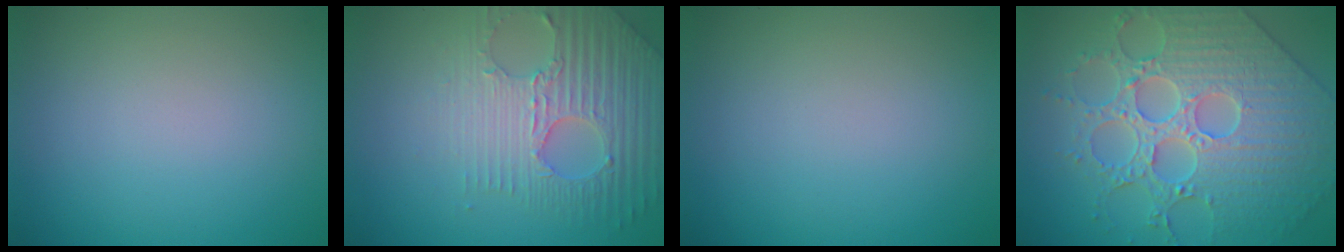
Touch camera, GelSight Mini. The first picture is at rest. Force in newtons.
{"total": 5.9, "press": 4.8, "slide": 3.4}
{"total": 0.0}
{"total": 7.1, "press": 6.3, "slide": 3.3}